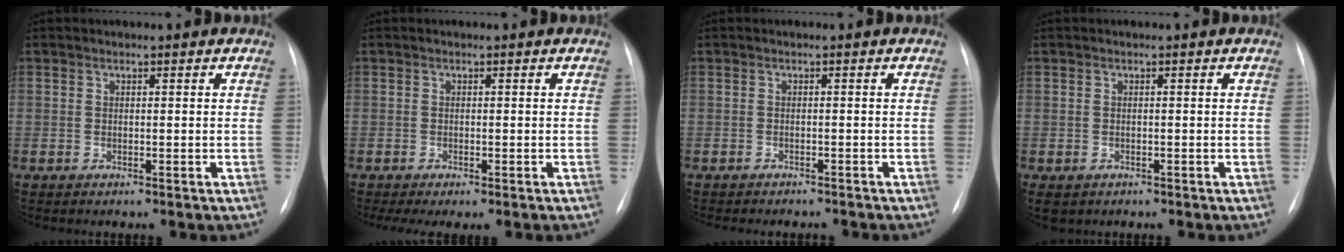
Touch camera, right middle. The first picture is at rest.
{"total": 4.2, "force": [-3.1, 1.0, 2.8], "torque": [-0.041, -0.013, -0.043]}
{"total": 6.8, "force": [-6.1, 2.0, 2.4], "torque": [-0.029, 0.000, -0.069]}
{"total": 3.1, "force": [-1.8, 2.2, 1.1], "torque": [-0.015, -0.002, -0.024]}